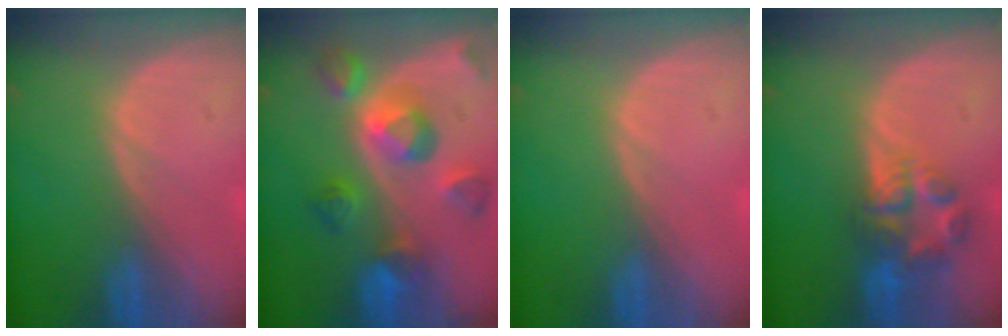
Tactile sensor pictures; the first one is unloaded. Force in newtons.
{"total": 10.2, "press": 9.0, "slide": 4.8}
{"total": 0.0}
{"total": 6.9, "press": 6.0, "slide": 3.3}